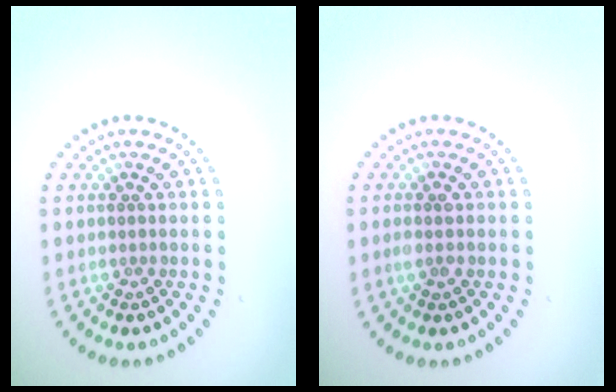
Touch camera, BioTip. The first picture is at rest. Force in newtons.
{"total": 1.1, "press": 1.1, "slide": 0.2}